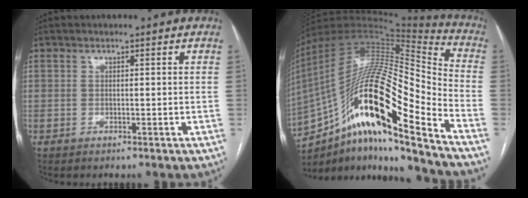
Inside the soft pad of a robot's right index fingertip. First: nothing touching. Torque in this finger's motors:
{"motor_torque": [1.22, -0.92, 0.69, 0.21]}